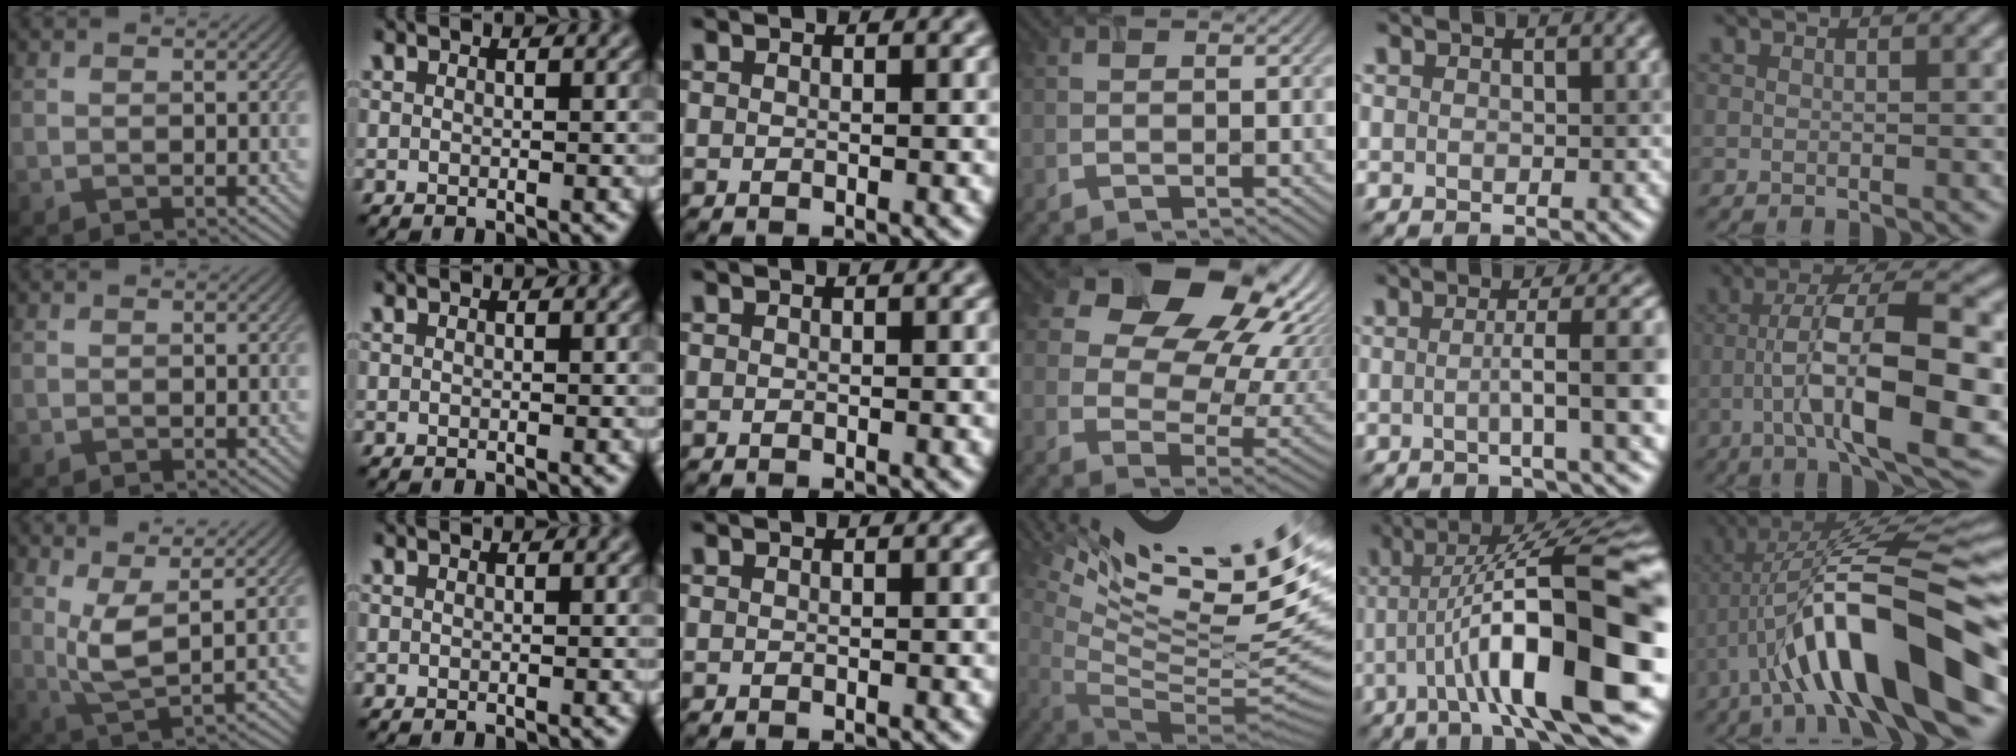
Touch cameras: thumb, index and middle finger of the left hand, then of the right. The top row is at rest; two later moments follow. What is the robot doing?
{"motion": "screw", "object": "timer"}